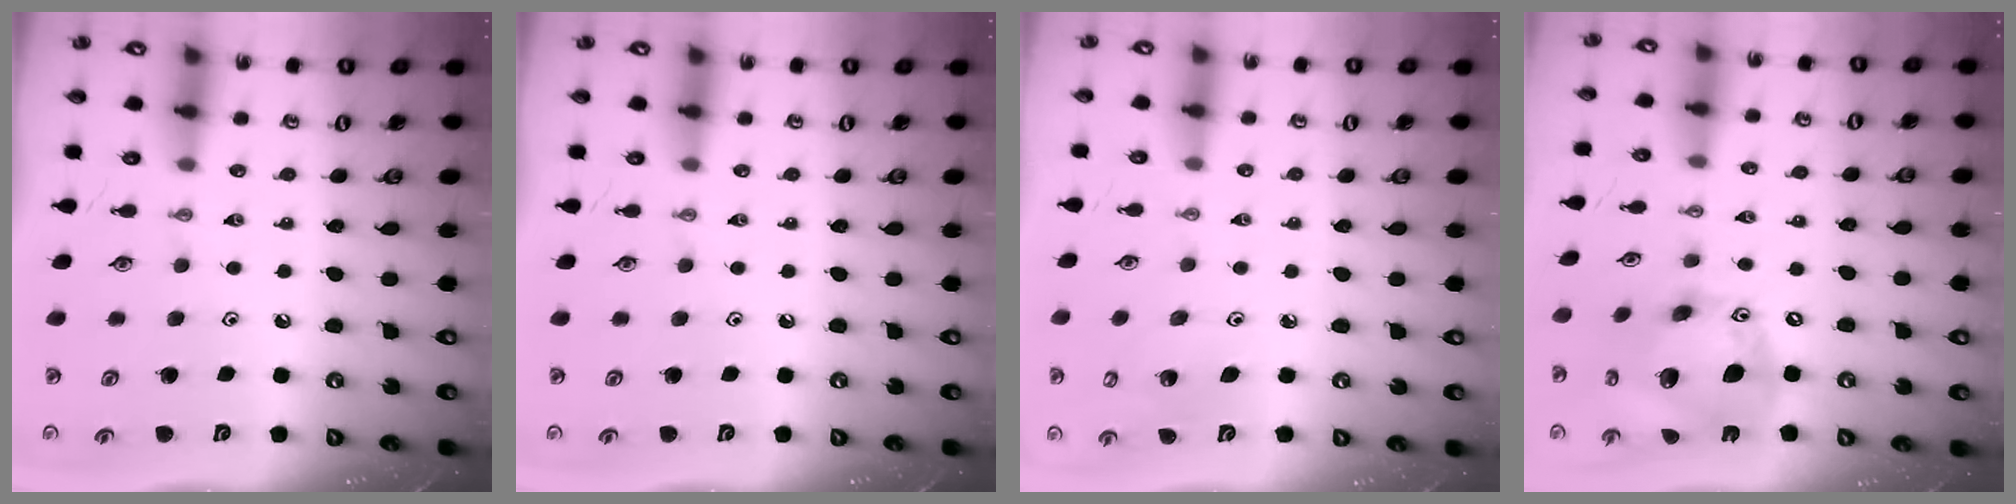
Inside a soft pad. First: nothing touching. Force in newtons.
{"total": 0.0}
{"total": 4.5, "press": 4.4, "slide": 0.6}
{"total": 18.8, "press": 18.5, "slide": 3.3}